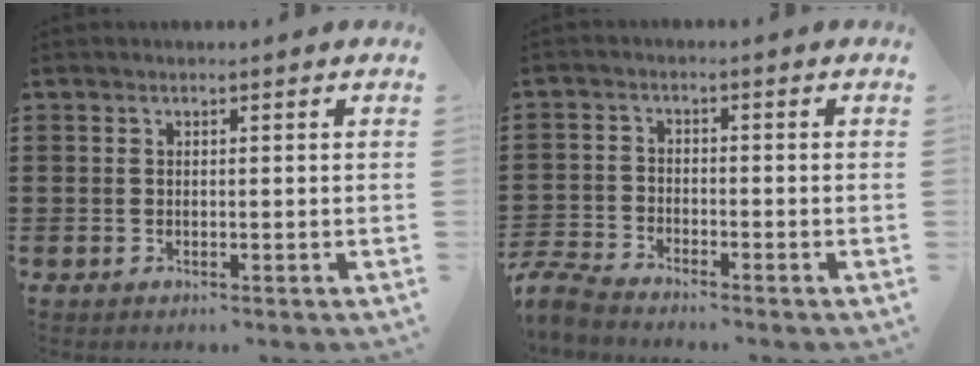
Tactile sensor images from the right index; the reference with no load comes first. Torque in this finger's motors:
{"motor_torque": [-1.07, 1.06, -1.05, -0.21]}